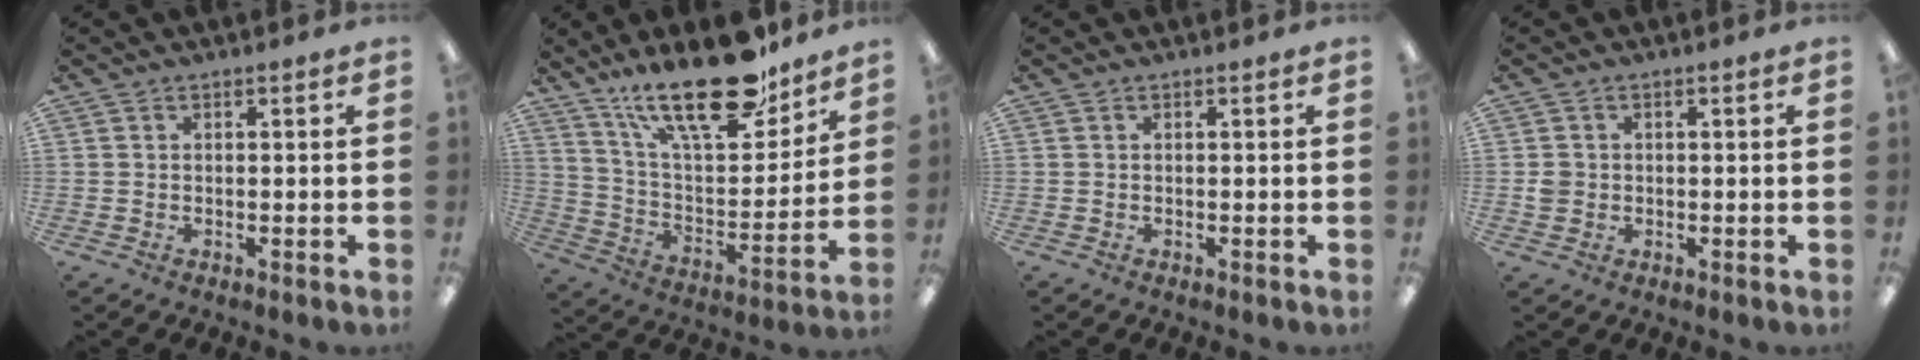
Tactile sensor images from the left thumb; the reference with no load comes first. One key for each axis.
{"total": 24.4, "fx": 17.2, "fy": 8.9, "fz": 14.8, "tx": -0.243, "ty": -0.098, "tz": 0.294}
{"total": 0.0}
{"total": 2.1, "fx": -0.1, "fy": 2.0, "fz": 0.5, "tx": -0.010, "ty": 0.003, "tz": -0.005}